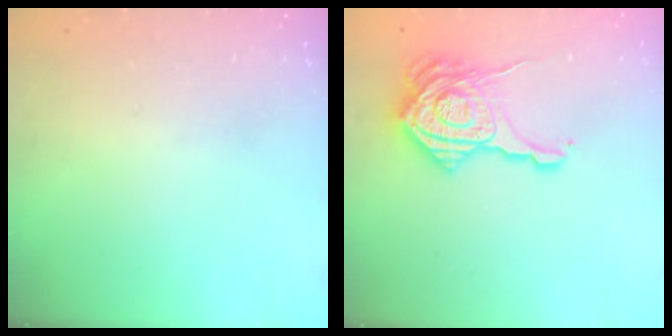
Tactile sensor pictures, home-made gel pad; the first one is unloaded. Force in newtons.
{"total": 21.0, "press": 20.9, "slide": 1.6}